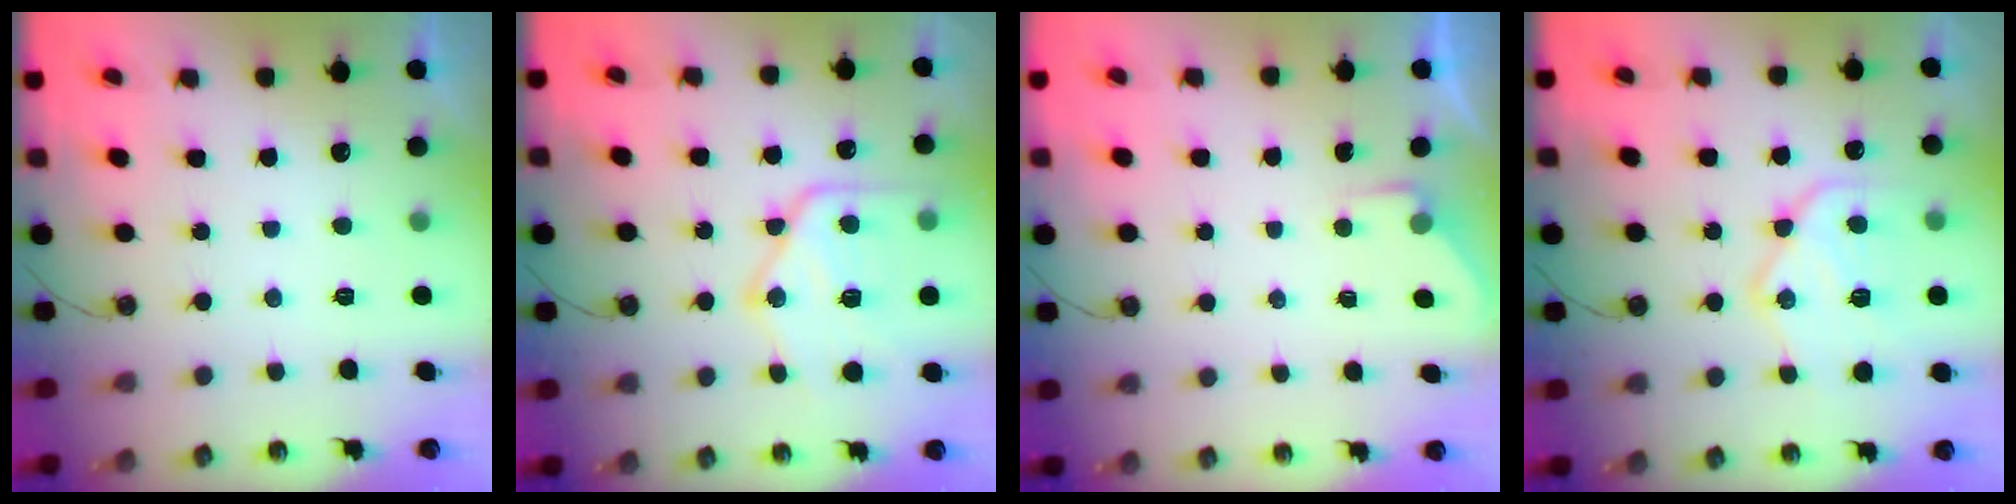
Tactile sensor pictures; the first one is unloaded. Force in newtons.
{"total": 18.1, "press": 18.1, "slide": 1.4}
{"total": 2.4, "press": 2.4, "slide": 0.4}
{"total": 17.2, "press": 17.2, "slide": 1.4}